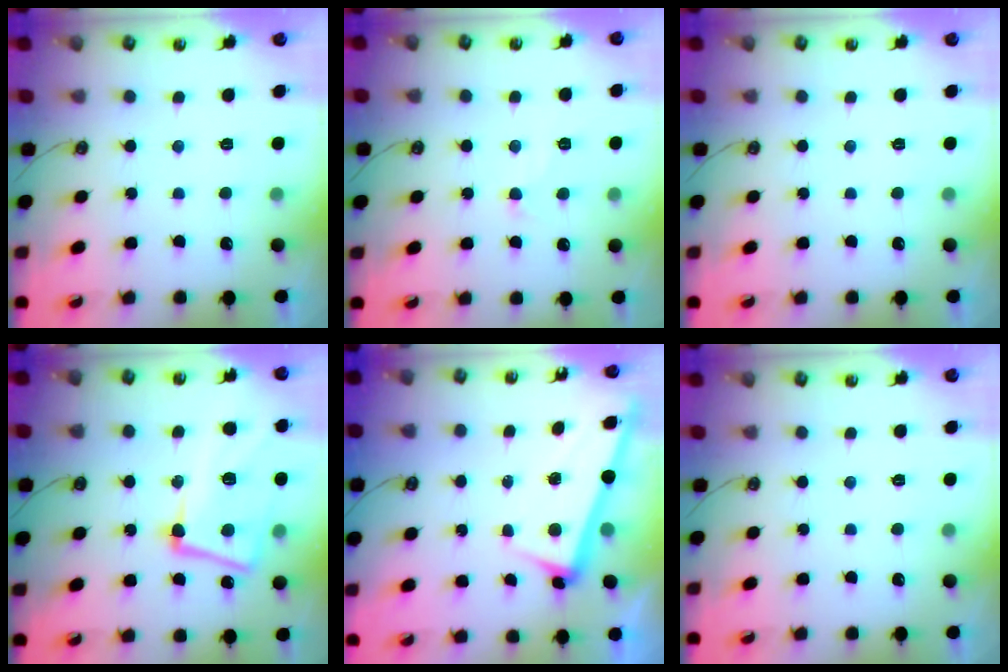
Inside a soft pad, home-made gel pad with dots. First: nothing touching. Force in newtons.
{"total": 1.8, "press": 1.7, "slide": 0.6}
{"total": 0.0}
{"total": 12.3, "press": 12.0, "slide": 2.6}
{"total": 3.1, "press": 3.0, "slide": 1.1}
{"total": 0.0}